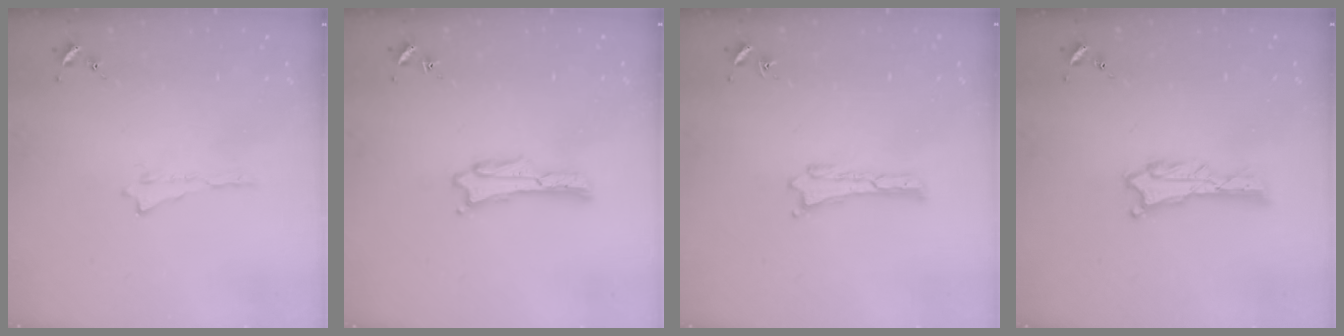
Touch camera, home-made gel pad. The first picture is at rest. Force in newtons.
{"total": 1.1, "press": 1.1, "slide": 0.0}
{"total": 0.0}
{"total": 0.9, "press": 0.9, "slide": 0.1}